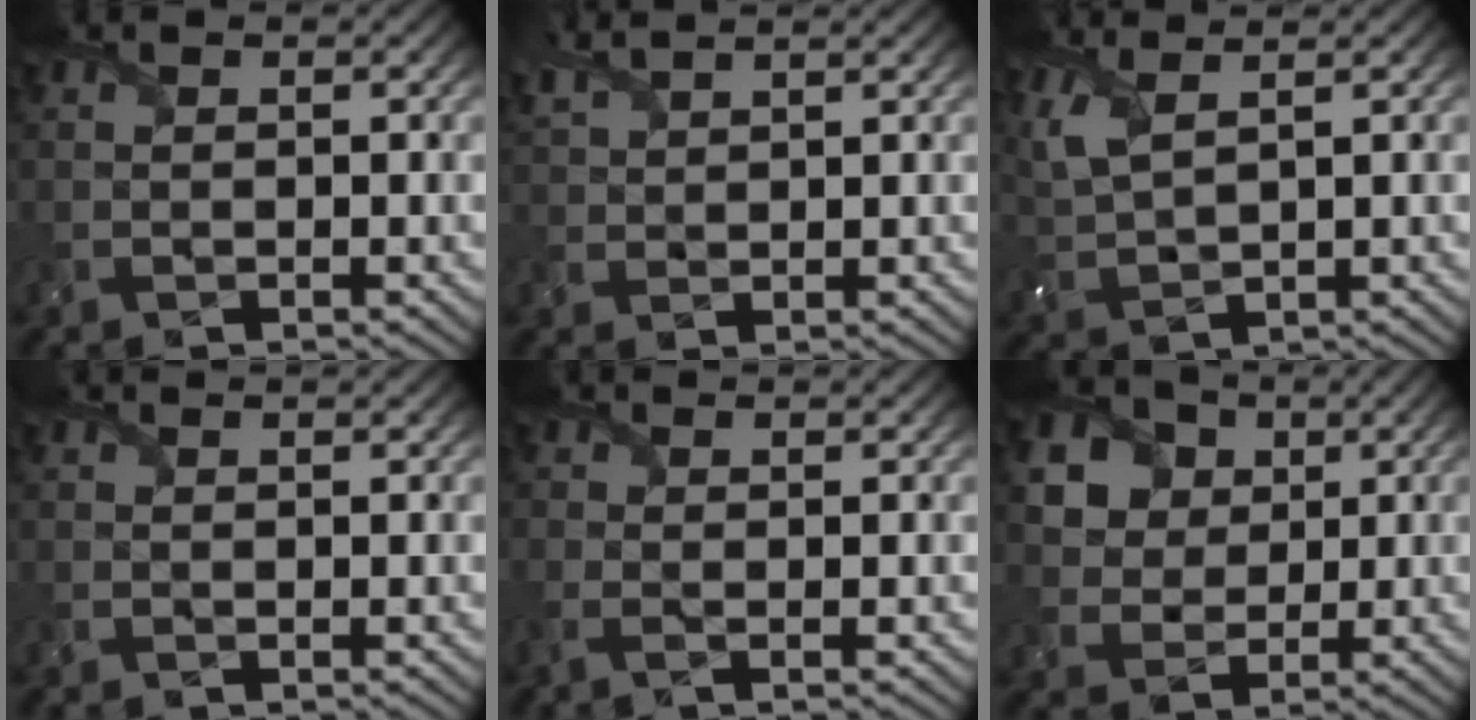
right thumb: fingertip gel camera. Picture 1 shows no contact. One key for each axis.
{"total": 3.0, "fx": 2.6, "fy": 0.6, "fz": 1.4, "tx": -0.043, "ty": 0.016, "tz": 0.059}
{"total": 5.3, "fx": 3.1, "fy": 1.7, "fz": 4.0, "tx": -0.109, "ty": 0.010, "tz": 0.070}
{"total": 1.1, "fx": 1.0, "fy": 0.3, "fz": 0.4, "tx": -0.017, "ty": 0.001, "tz": 0.015}
{"total": 1.3, "fx": -0.3, "fy": 0.4, "fz": 1.2, "tx": -0.035, "ty": 0.001, "tz": -0.013}
{"total": 10.9, "fx": 5.1, "fy": 8.3, "fz": 4.8, "tx": -0.150, "ty": 0.016, "tz": 0.092}